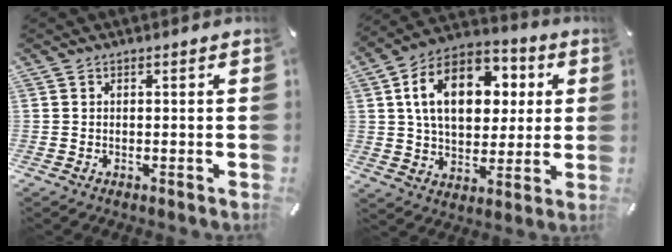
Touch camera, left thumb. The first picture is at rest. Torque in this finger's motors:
{"motor_torque": [2.51, 2.51, 2.20, -0.57, 0.29]}